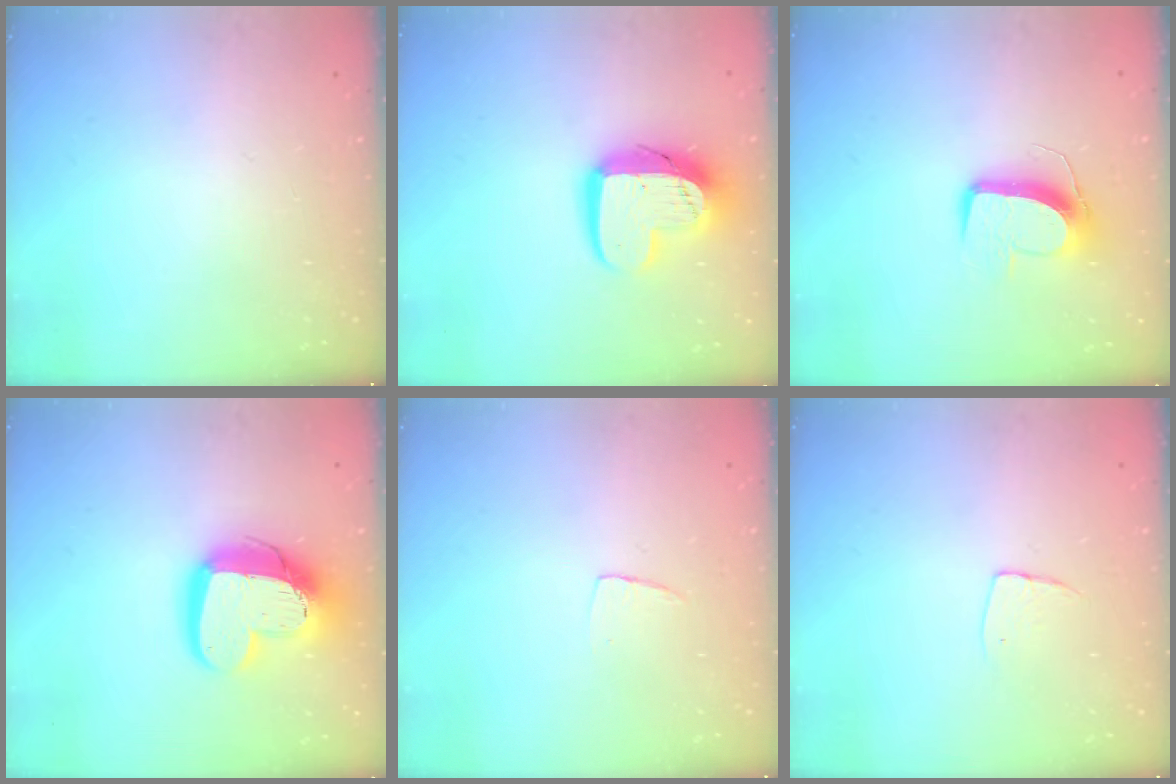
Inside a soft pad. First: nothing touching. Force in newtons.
{"total": 14.4, "press": 14.3, "slide": 1.4}
{"total": 10.5, "press": 10.5, "slide": 0.8}
{"total": 17.3, "press": 17.3, "slide": 1.6}
{"total": 3.3, "press": 3.3, "slide": 0.2}
{"total": 5.0, "press": 5.0, "slide": 0.3}